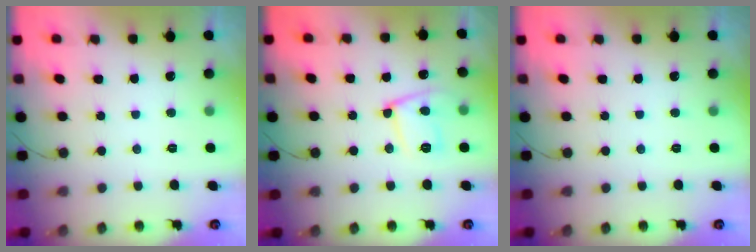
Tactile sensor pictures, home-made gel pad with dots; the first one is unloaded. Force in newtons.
{"total": 12.2, "press": 12.1, "slide": 1.1}
{"total": 0.0}